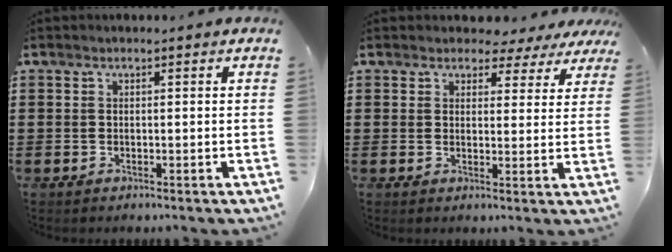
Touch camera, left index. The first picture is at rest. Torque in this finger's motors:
{"motor_torque": [2.14, 0.00, 0.26, 0.02]}